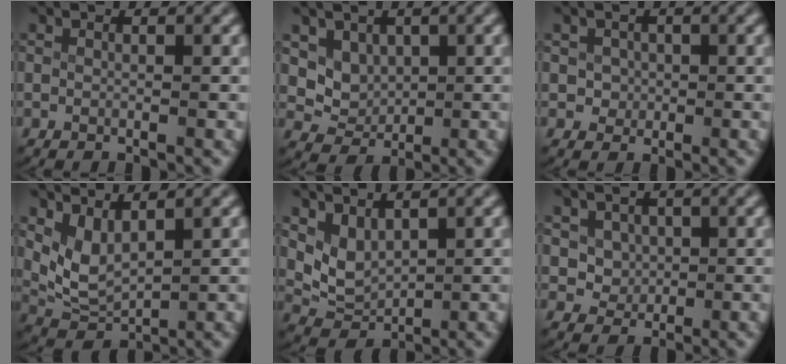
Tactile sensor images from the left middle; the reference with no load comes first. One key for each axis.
{"total": 5.7, "fx": 0.7, "fy": 5.2, "fz": 2.3, "tx": -0.074, "ty": -0.023, "tz": 0.021}
{"total": 1.7, "fx": -0.1, "fy": 1.6, "fz": 0.4, "tx": -0.013, "ty": -0.007, "tz": 0.004}
{"total": 6.2, "fx": 1.1, "fy": 4.9, "fz": 3.6, "tx": -0.097, "ty": -0.019, "tz": 0.026}
{"total": 5.8, "fx": 1.0, "fy": 5.0, "fz": 2.7, "tx": -0.074, "ty": -0.020, "tz": 0.022}
{"total": 2.3, "fx": 0.4, "fy": 2.1, "fz": 0.8, "tx": -0.021, "ty": -0.015, "tz": 0.021}